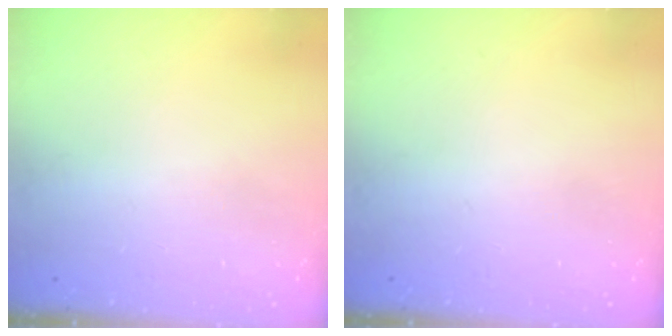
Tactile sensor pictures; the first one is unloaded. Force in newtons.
{"total": 0.0}